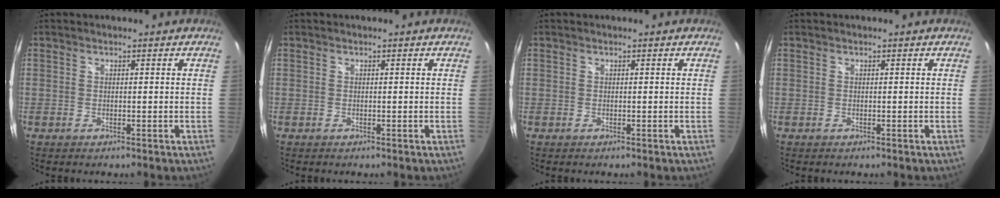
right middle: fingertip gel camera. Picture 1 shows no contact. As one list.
[{"total": 0.0}, {"total": 0.0}, {"total": 0.0}]